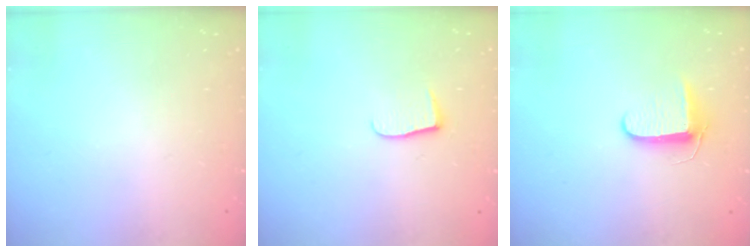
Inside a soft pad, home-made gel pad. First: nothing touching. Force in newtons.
{"total": 6.5, "press": 6.5, "slide": 0.6}
{"total": 7.8, "press": 7.7, "slide": 1.1}